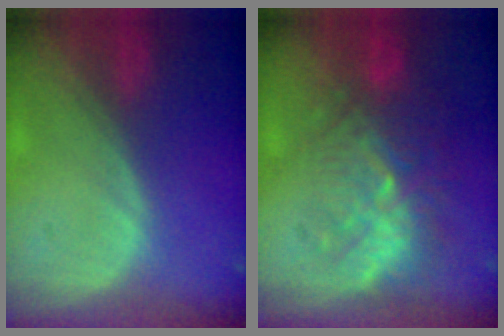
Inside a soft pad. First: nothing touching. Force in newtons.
{"total": 9.4, "press": 8.9, "slide": 2.8}